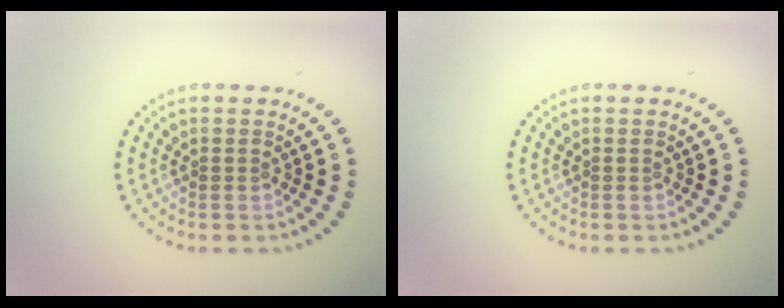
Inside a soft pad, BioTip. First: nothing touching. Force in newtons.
{"total": 0.0}